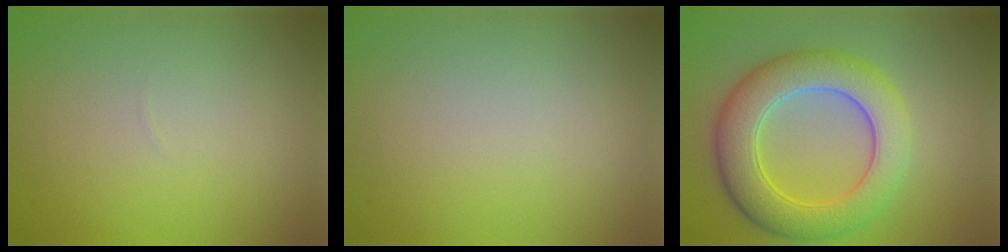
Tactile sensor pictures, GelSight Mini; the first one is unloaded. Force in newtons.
{"total": 0.0}
{"total": 7.3, "press": 7.3, "slide": 0.3}